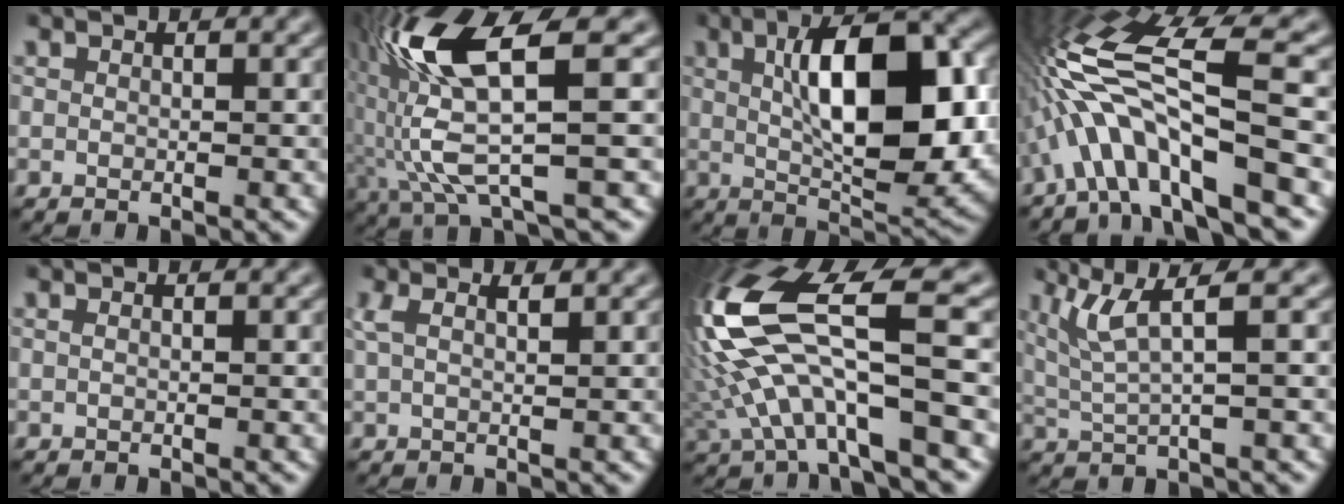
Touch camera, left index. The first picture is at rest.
{"total": 10.9, "force": [0.9, 2.6, 10.5], "torque": [-0.228, 0.000, 0.019]}
{"total": 11.8, "force": [1.4, 4.7, 10.8], "torque": [-0.161, 0.008, 0.024]}
{"total": 11.1, "force": [-3.2, 2.7, 10.3], "torque": [-0.200, 0.026, -0.056]}
{"total": 0.0}
{"total": 1.9, "force": [1.0, 0.5, 1.5], "torque": [-0.029, 0.002, 0.017]}
{"total": 13.9, "force": [0.5, 4.4, 13.1], "torque": [-0.279, 0.015, 0.015]}
{"total": 4.0, "force": [1.8, 0.7, 3.5], "torque": [-0.074, 0.003, 0.043]}